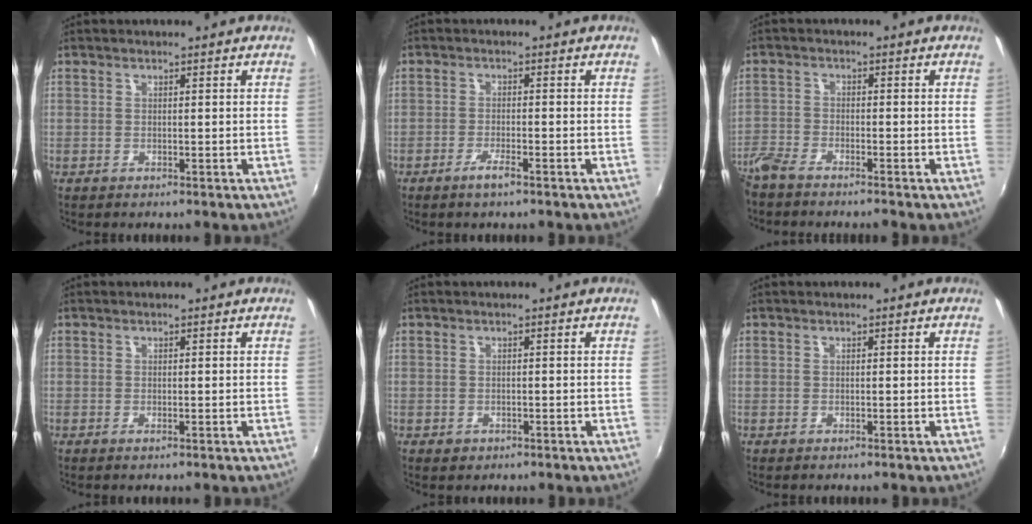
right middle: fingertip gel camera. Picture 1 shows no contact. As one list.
[{"total": 2.8, "force": [-2.0, 0.3, 2.0], "torque": [-0.048, -0.004, -0.040]}, {"total": 5.0, "force": [-4.6, 0.8, 1.9], "torque": [-0.057, -0.015, -0.096]}, {"total": 0.0}, {"total": 1.3, "force": [-0.6, 1.0, 0.4], "torque": [-0.008, -0.004, -0.007]}, {"total": 0.0}]